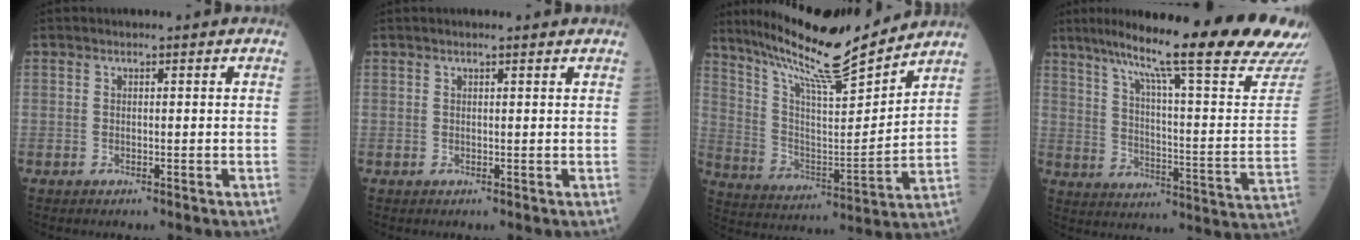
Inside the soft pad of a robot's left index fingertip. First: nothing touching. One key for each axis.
{"total": 1.9, "fx": 1.7, "fy": 0.1, "fz": 1.0, "tx": -0.013, "ty": 0.013, "tz": 0.020}
{"total": 18.0, "fx": 15.9, "fy": 0.4, "fz": 8.4, "tx": -0.152, "ty": -0.006, "tz": 0.271}
{"total": 27.8, "fx": 23.4, "fy": -0.8, "fz": 14.9, "tx": -0.234, "ty": -0.074, "tz": 0.308}